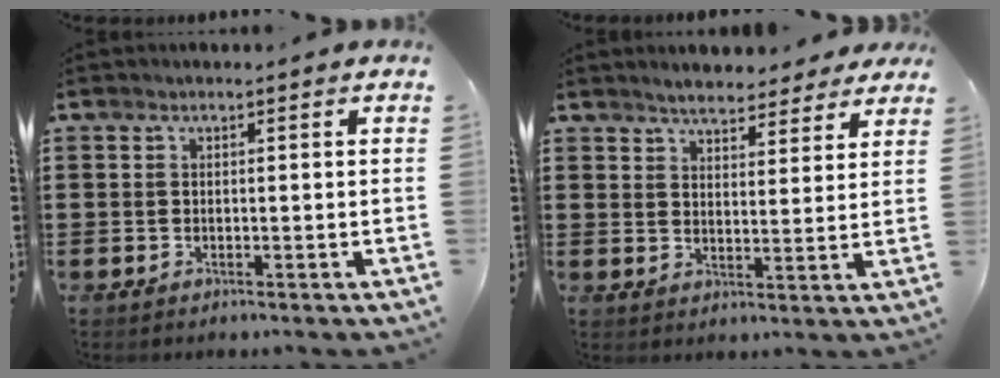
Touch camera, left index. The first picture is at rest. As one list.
[{"total": 4.4, "force": [4.2, 0.9, 1.0], "torque": [-0.035, -0.010, 0.078]}]